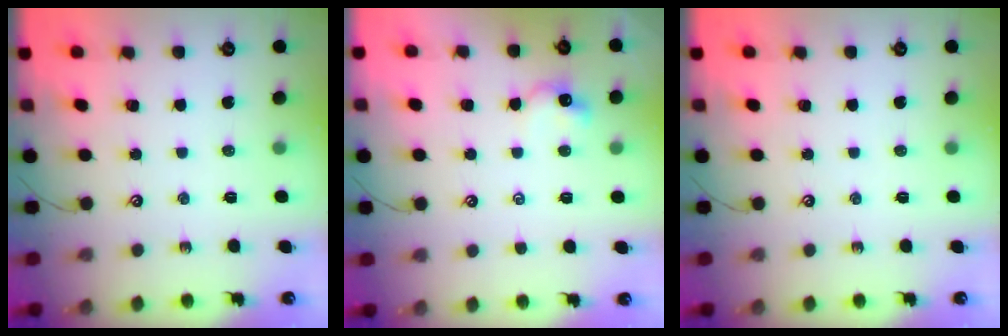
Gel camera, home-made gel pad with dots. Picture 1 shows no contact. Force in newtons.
{"total": 2.6, "press": 2.5, "slide": 0.5}
{"total": 0.0}